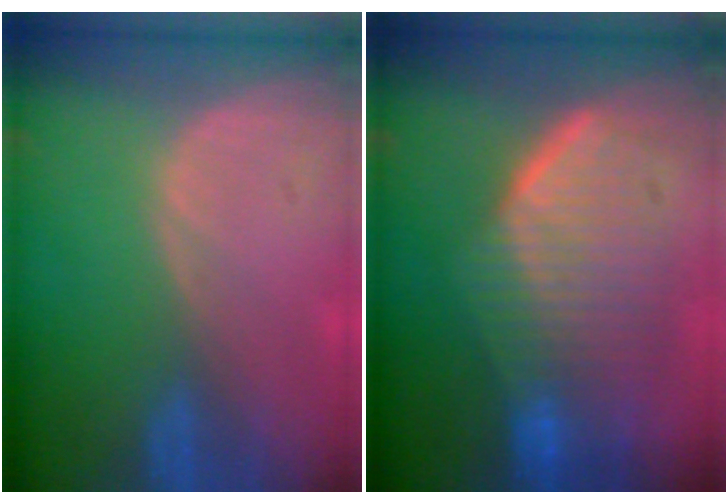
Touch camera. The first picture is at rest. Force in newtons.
{"total": 9.3, "press": 9.0, "slide": 2.5}